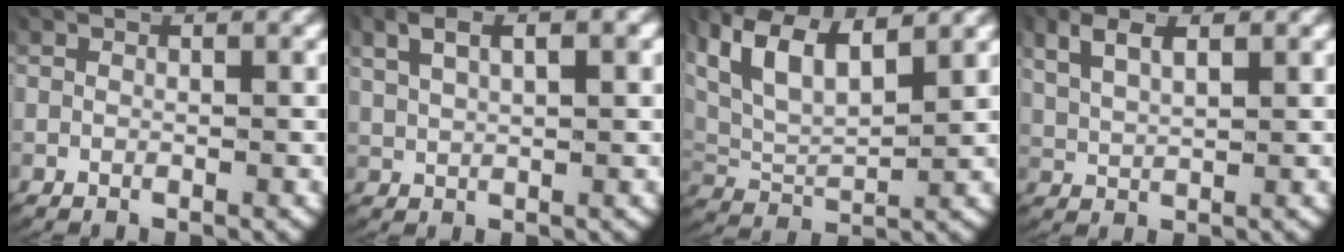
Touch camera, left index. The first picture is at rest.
{"total": 3.6, "force": [2.1, 1.4, 2.6], "torque": [-0.045, 0.014, 0.041]}
{"total": 8.4, "force": [3.0, 5.6, 5.4], "torque": [-0.145, -0.024, 0.063]}
{"total": 3.5, "force": [2.0, 1.9, 2.3], "torque": [-0.052, 0.002, 0.041]}